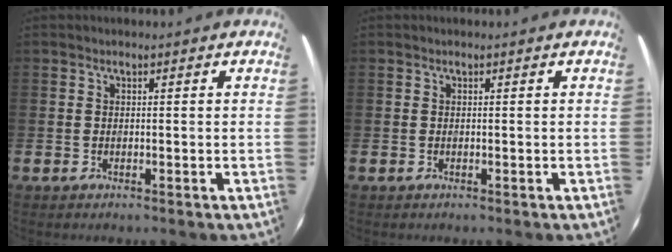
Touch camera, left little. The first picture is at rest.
{"total": 0.0}